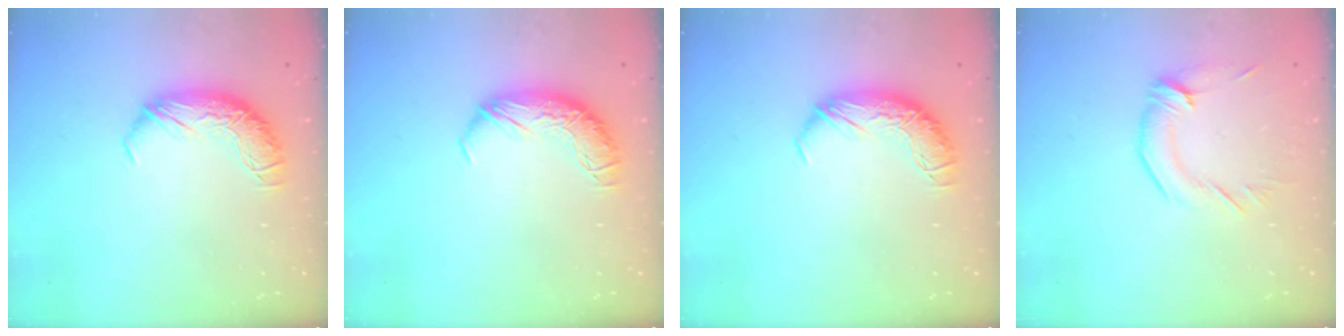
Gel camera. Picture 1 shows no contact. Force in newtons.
{"total": 0.0}
{"total": 0.0}
{"total": 0.9, "press": 0.7, "slide": 0.6}